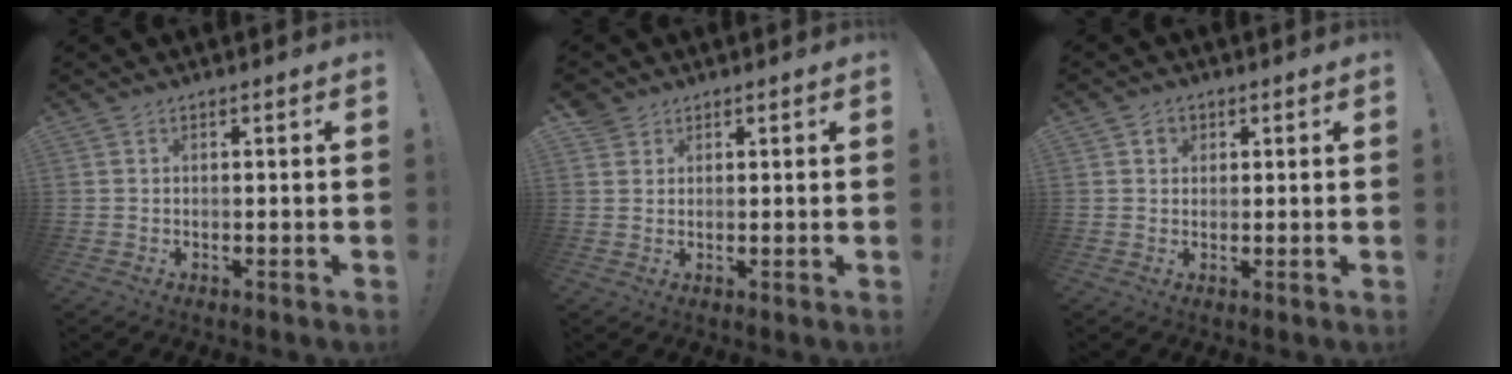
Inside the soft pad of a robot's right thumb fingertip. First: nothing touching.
{"total": 2.8, "force": [2.1, 1.9, 0.2], "torque": [0.000, -0.014, 0.039]}
{"total": 2.5, "force": [1.2, 2.0, 0.7], "torque": [-0.001, -0.004, 0.020]}